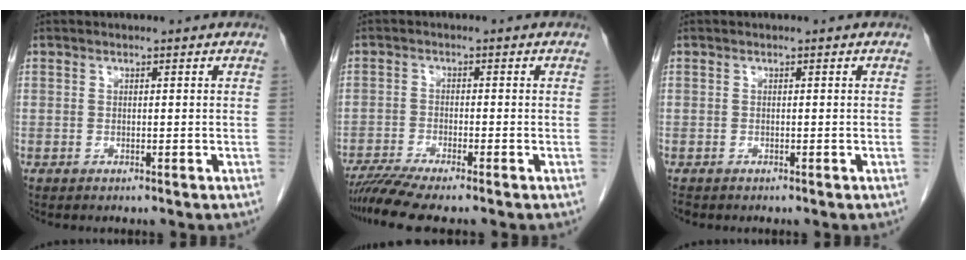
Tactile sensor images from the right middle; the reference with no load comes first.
{"total": 5.7, "force": [-4.8, -0.6, 3.0], "torque": [-0.051, -0.015, -0.086]}
{"total": 0.8, "force": [-0.7, 0.4, 0.2], "torque": [-0.008, -0.001, -0.012]}